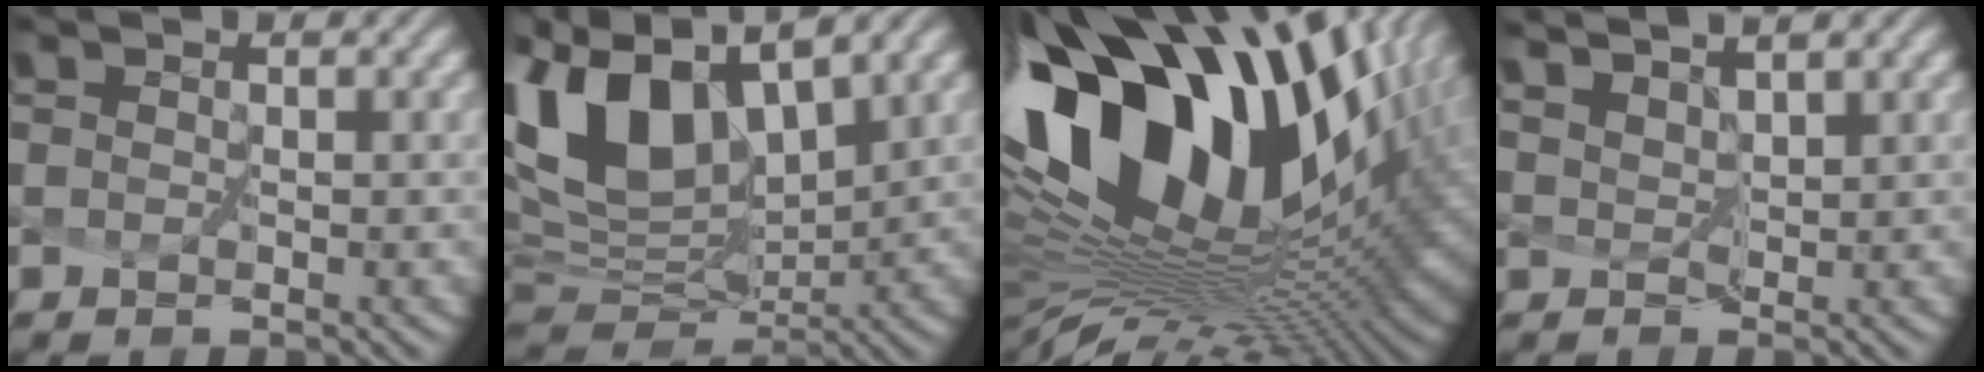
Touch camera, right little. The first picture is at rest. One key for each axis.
{"total": 9.7, "fx": 4.7, "fy": 5.3, "fz": 6.6, "tx": -0.153, "ty": 0.004, "tz": 0.103}
{"total": 17.1, "fx": 5.9, "fy": 8.8, "fz": 13.4, "tx": -0.231, "ty": 0.021, "tz": 0.107}
{"total": 3.0, "fx": 2.9, "fy": -0.1, "fz": 0.6, "tx": -0.021, "ty": -0.001, "tz": 0.056}